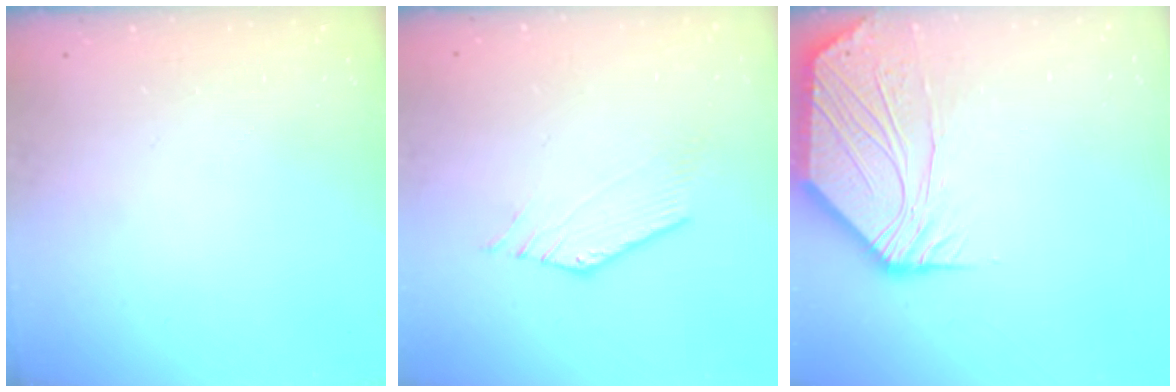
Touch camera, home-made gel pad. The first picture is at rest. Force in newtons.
{"total": 1.3, "press": 1.3, "slide": 0.1}
{"total": 9.0, "press": 9.0, "slide": 1.2}